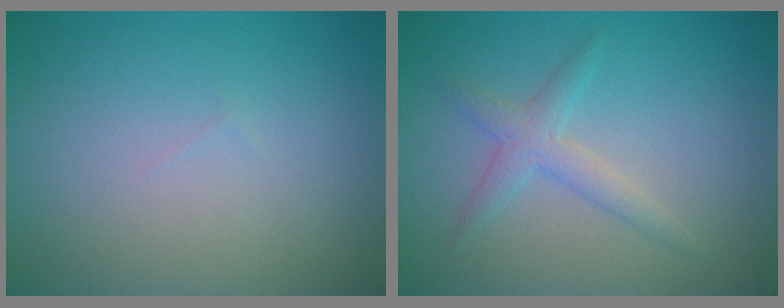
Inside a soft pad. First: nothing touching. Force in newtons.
{"total": 2.1, "press": 2.1, "slide": 0.1}